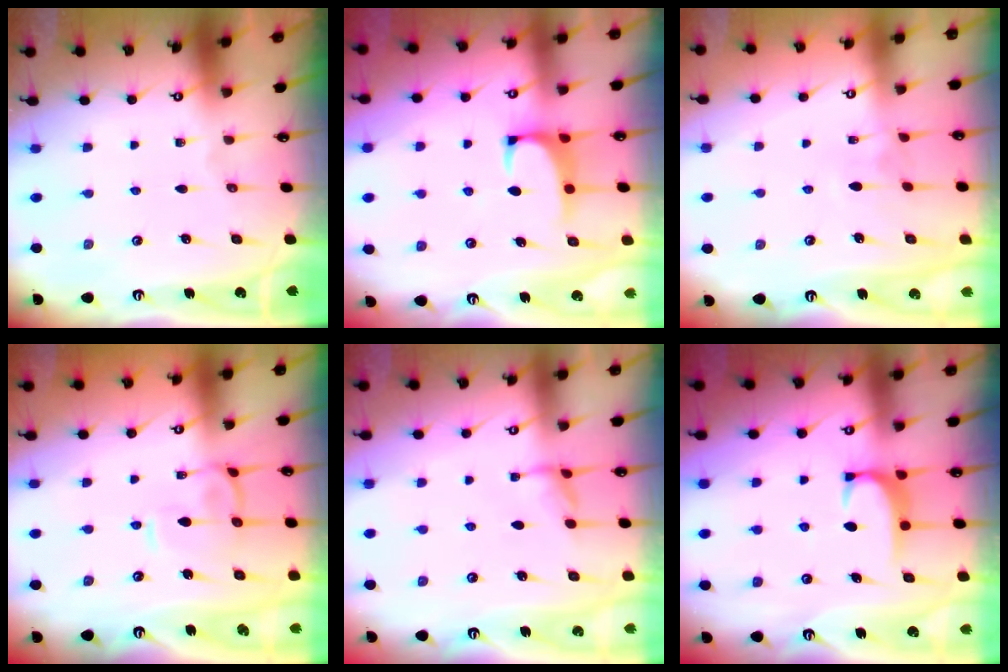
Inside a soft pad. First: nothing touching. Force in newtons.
{"total": 1.2, "press": 1.0, "slide": 0.7}
{"total": 3.0, "press": 3.0, "slide": 0.4}
{"total": 2.7, "press": 2.6, "slide": 0.9}
{"total": 1.6, "press": 1.5, "slide": 0.6}
{"total": 1.7, "press": 1.6, "slide": 0.5}